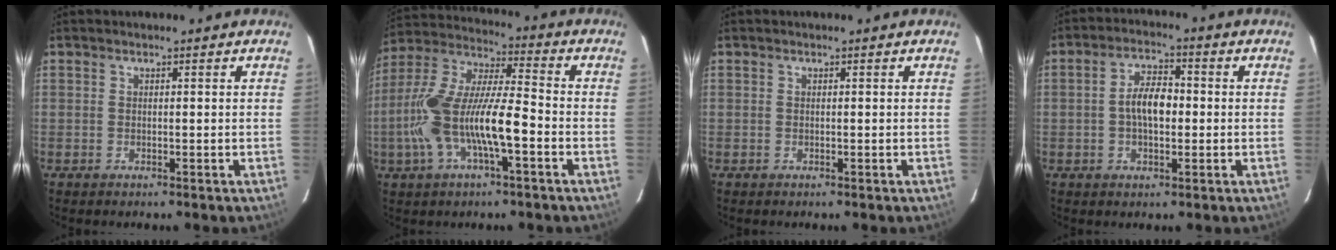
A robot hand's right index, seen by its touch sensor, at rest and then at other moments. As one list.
[{"total": 16.6, "force": [-5.2, 4.1, 15.3], "torque": [-0.307, -0.004, -0.097]}, {"total": 0.0}, {"total": 6.3, "force": [-0.3, 3.2, 5.5], "torque": [-0.102, 0.013, -0.003]}]